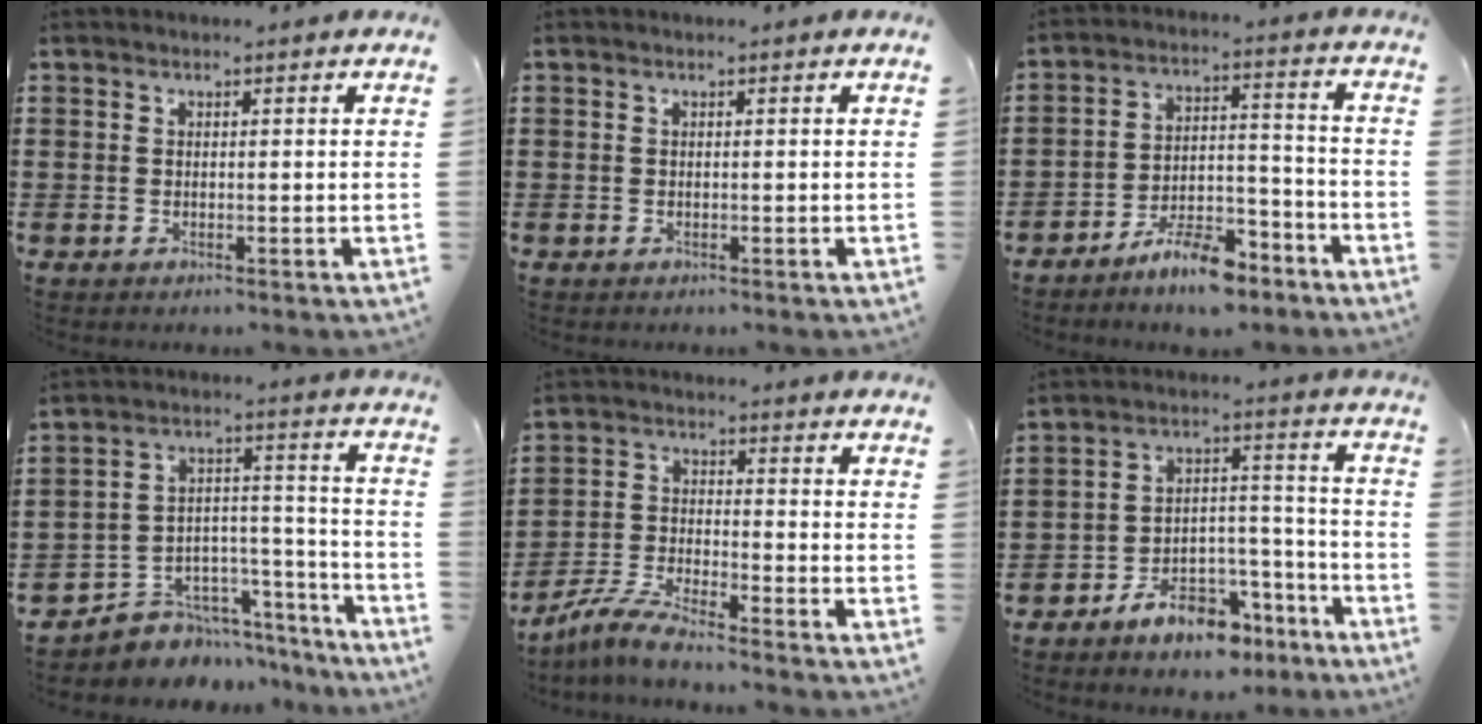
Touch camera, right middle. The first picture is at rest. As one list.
[{"total": 0.0}, {"total": 8.2, "force": [-7.1, 1.8, 3.5], "torque": [-0.060, 0.021, -0.134]}, {"total": 5.5, "force": [-4.7, 2.8, 0.2], "torque": [-0.010, 0.013, -0.092]}, {"total": 5.9, "force": [-5.3, 0.2, 2.4], "torque": [-0.068, -0.012, -0.108]}, {"total": 8.6, "force": [-7.2, 3.3, 3.3], "torque": [-0.048, 0.034, -0.131]}]